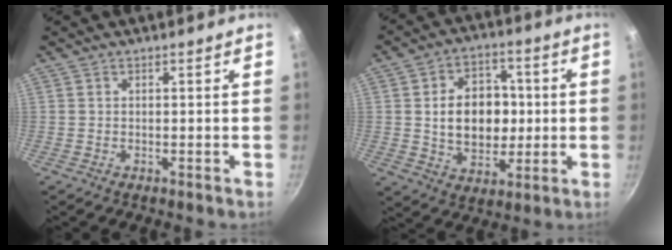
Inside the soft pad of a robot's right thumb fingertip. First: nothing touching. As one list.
[{"total": 14.0, "force": [0.7, 10.4, 9.3], "torque": [-0.105, 0.011, 0.015]}]